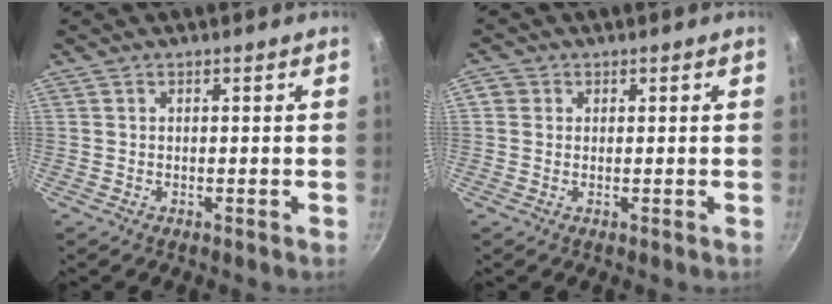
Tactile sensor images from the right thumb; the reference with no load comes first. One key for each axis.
{"total": 2.1, "fx": 0.3, "fy": 2.0, "fz": 0.7, "tx": -0.003, "ty": 0.003, "tz": 0.000}